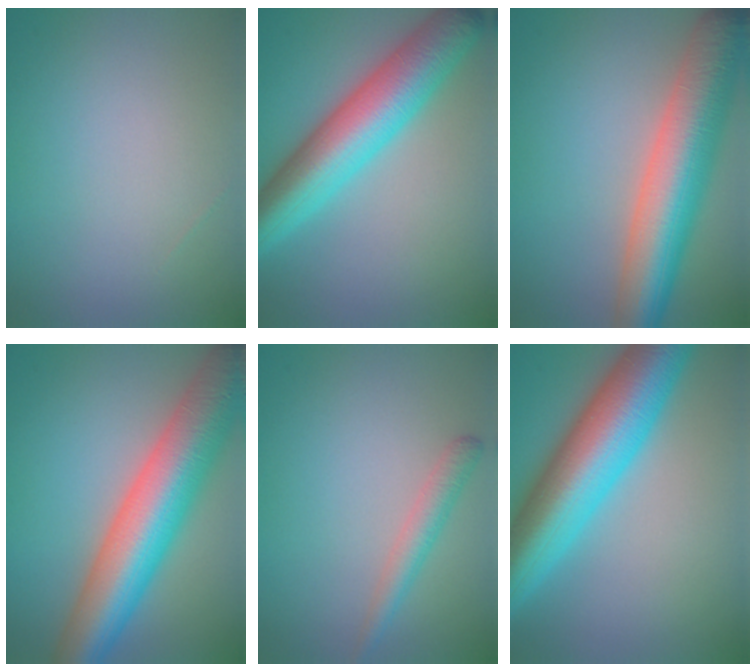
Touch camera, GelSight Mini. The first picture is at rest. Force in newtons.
{"total": 9.5, "press": 9.5, "slide": 0.1}
{"total": 9.9, "press": 9.8, "slide": 0.5}
{"total": 11.7, "press": 11.7, "slide": 0.4}
{"total": 2.2, "press": 2.2, "slide": 0.1}
{"total": 12.2, "press": 12.2, "slide": 0.4}